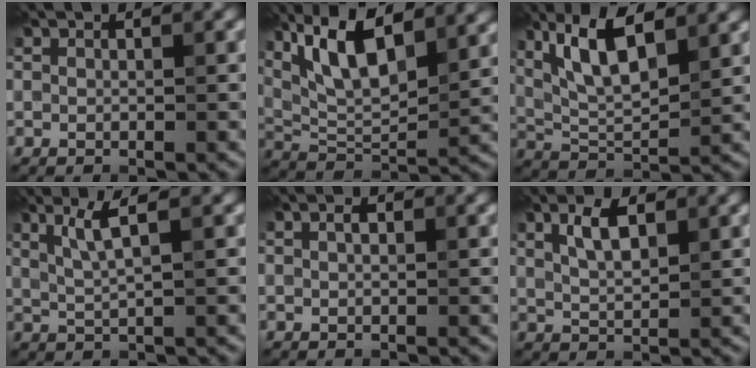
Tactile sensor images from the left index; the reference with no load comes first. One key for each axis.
{"total": 9.5, "fx": 5.2, "fy": 3.3, "fz": 7.2, "tx": -0.138, "ty": 0.013, "tz": 0.097}
{"total": 6.8, "fx": 3.3, "fy": 2.2, "fz": 5.5, "tx": -0.109, "ty": 0.009, "tz": 0.064}
{"total": 2.7, "fx": 1.4, "fy": 0.2, "fz": 2.3, "tx": -0.043, "ty": 0.007, "tz": 0.029}
{"total": 0.7, "fx": 0.3, "fy": 0.3, "fz": 0.6, "tx": -0.011, "ty": 0.005, "tz": 0.004}
{"total": 2.9, "fx": 1.5, "fy": 1.0, "fz": 2.3, "tx": -0.047, "ty": 0.009, "tz": 0.029}